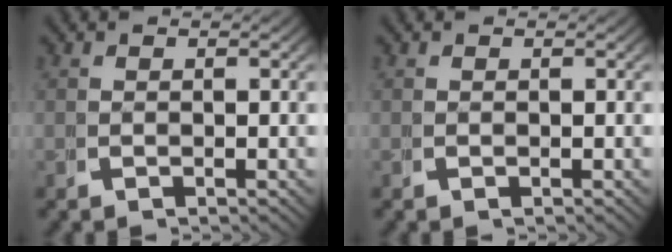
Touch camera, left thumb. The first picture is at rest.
{"total": 0.0}